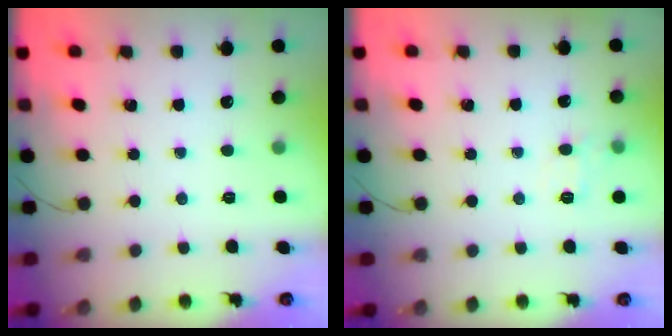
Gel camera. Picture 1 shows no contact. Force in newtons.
{"total": 7.2, "press": 6.9, "slide": 1.9}